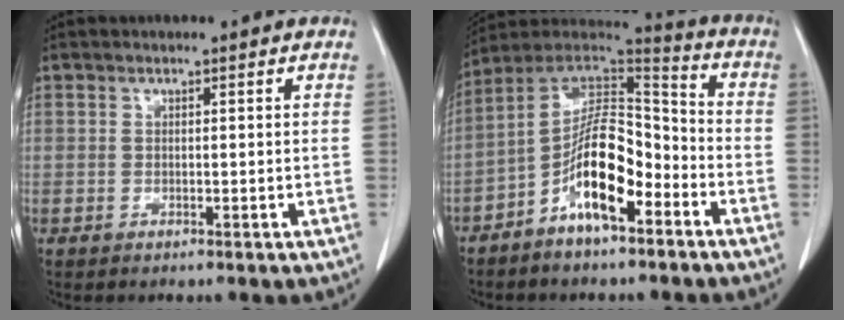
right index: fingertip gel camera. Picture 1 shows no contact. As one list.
[{"total": 13.2, "force": [-6.0, 4.2, 10.9], "torque": [-0.200, 0.023, -0.107]}]